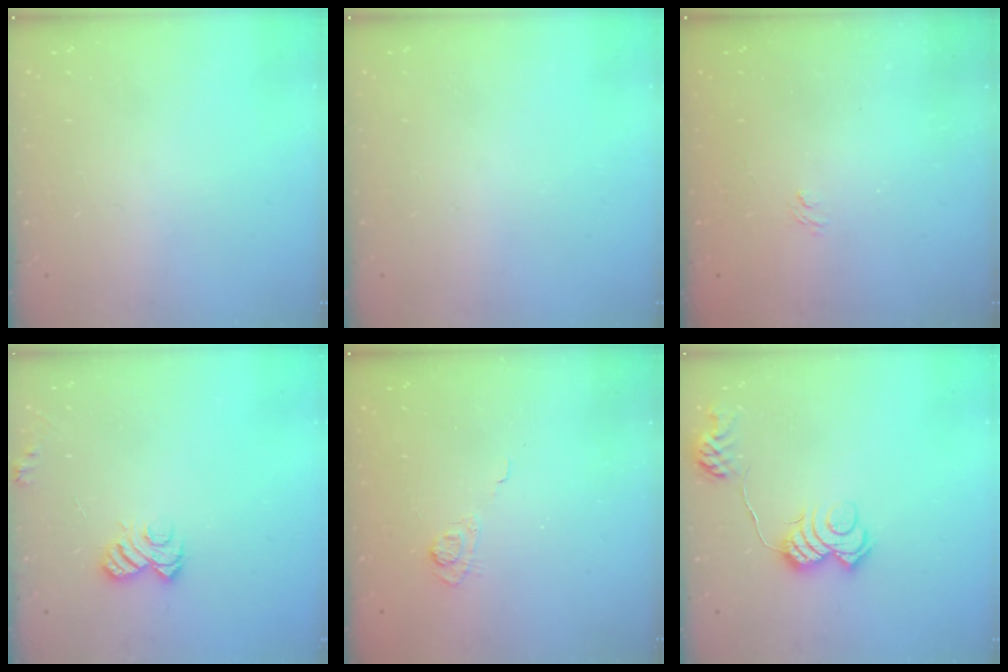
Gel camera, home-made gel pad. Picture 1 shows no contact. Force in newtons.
{"total": 0.0}
{"total": 1.1, "press": 0.1, "slide": 1.1}
{"total": 5.6, "press": 5.6, "slide": 0.4}
{"total": 3.7, "press": 3.4, "slide": 1.5}
{"total": 11.9, "press": 11.9, "slide": 0.2}